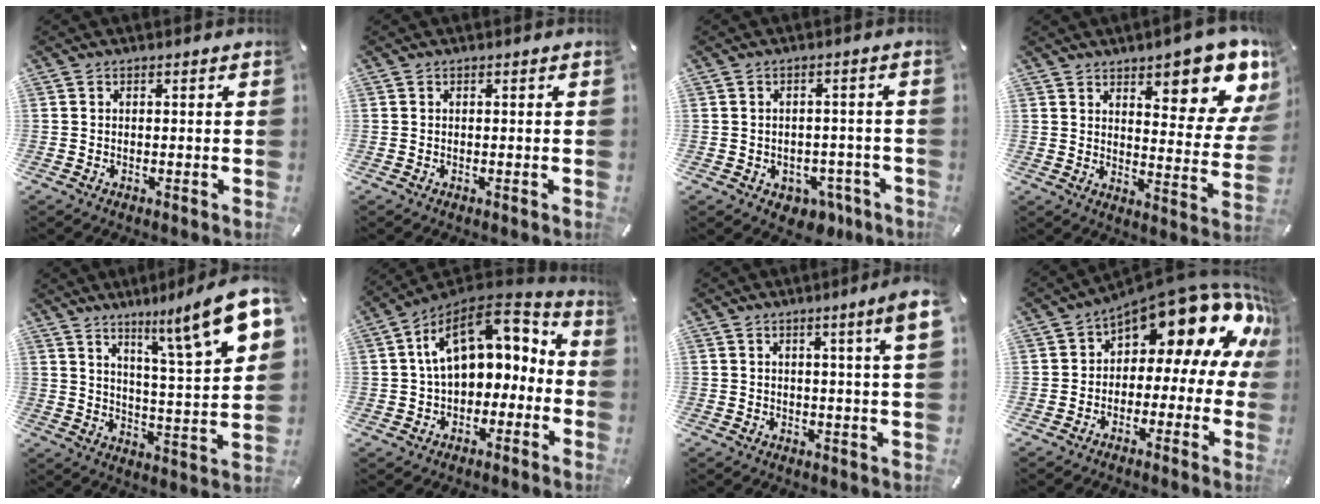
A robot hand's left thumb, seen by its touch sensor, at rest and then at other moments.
{"total": 0.0}
{"total": 4.4, "force": [-1.5, 3.7, 1.7], "torque": [-0.017, 0.008, -0.028]}
{"total": 13.6, "force": [9.3, 4.9, 8.6], "torque": [-0.087, -0.091, 0.150]}
{"total": 15.8, "force": [11.2, 1.9, 11.0], "torque": [-0.160, -0.091, 0.170]}
{"total": 16.1, "force": [4.2, 10.5, 11.4], "torque": [-0.197, -0.022, 0.076]}
{"total": 6.5, "force": [2.7, -0.2, 5.9], "torque": [-0.096, -0.006, 0.041]}
{"total": 18.2, "force": [9.6, 8.5, 12.9], "torque": [-0.175, -0.074, 0.158]}